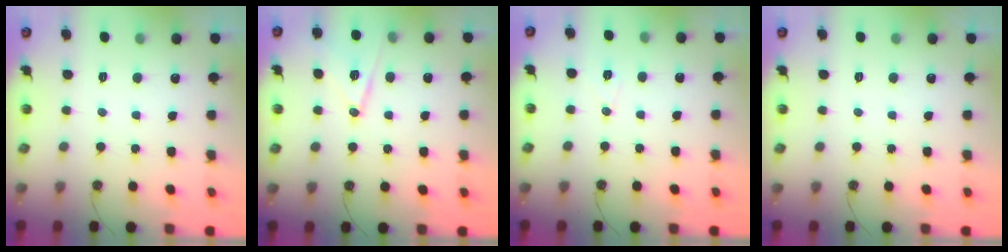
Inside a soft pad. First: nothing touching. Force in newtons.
{"total": 12.6, "press": 12.2, "slide": 3.2}
{"total": 6.5, "press": 4.7, "slide": 4.5}
{"total": 0.0}